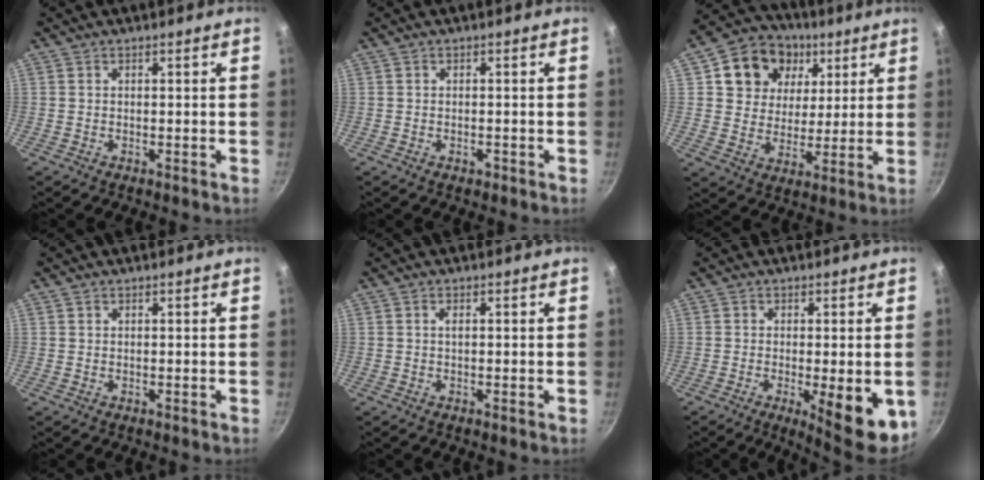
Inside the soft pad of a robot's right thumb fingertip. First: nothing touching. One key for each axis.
{"total": 1.1, "fx": -0.5, "fy": 0.7, "fz": 0.6, "tx": -0.005, "ty": 0.005, "tz": -0.008}
{"total": 15.0, "fx": 5.7, "fy": 12.3, "fz": 6.3, "tx": -0.083, "ty": -0.004, "tz": 0.089}
{"total": 0.5, "fx": 0.3, "fy": 0.4, "fz": 0.1, "tx": -0.001, "ty": -0.001, "tz": 0.005}
{"total": 0.9, "fx": 0.2, "fy": 0.3, "fz": 0.8, "tx": -0.014, "ty": 0.001, "tz": 0.001}
{"total": 10.4, "fx": -2.5, "fy": 3.0, "fz": 9.6, "tx": -0.110, "ty": -0.007, "tz": -0.023}